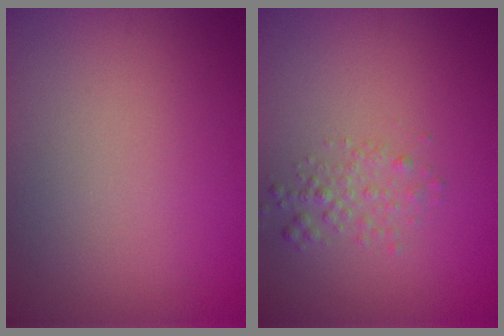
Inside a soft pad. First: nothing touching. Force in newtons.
{"total": 1.6, "press": 1.6, "slide": 0.1}